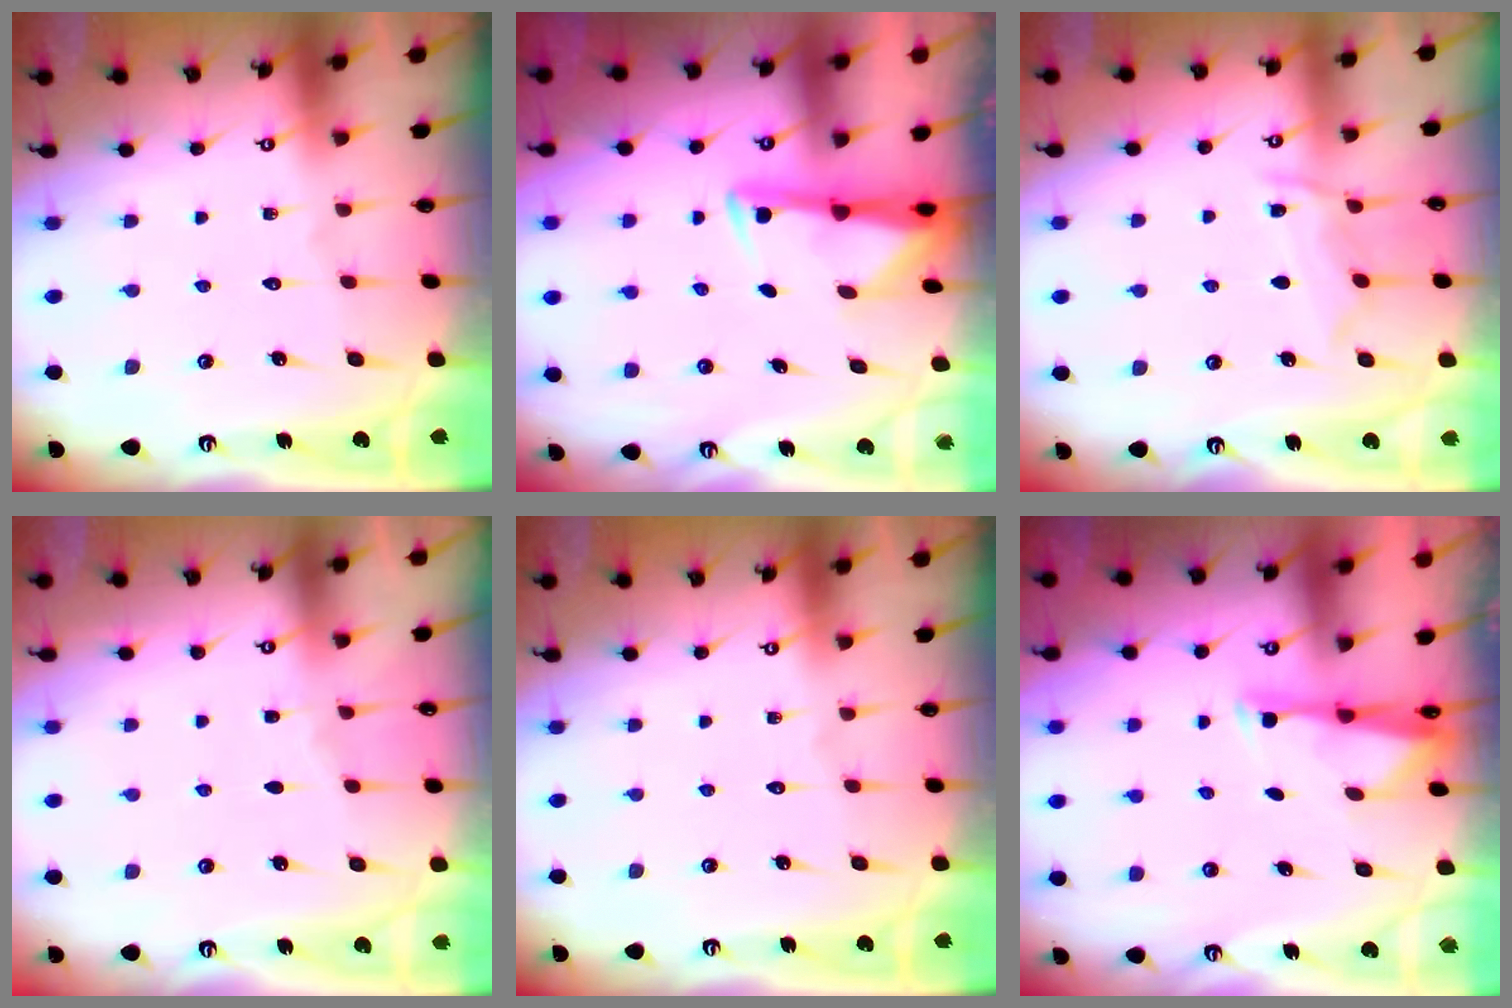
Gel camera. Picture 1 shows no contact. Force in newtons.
{"total": 2.8, "press": 2.7, "slide": 0.5}
{"total": 7.7, "press": 7.7, "slide": 0.7}
{"total": 0.7, "press": 0.7, "slide": 0.2}
{"total": 0.0}
{"total": 2.9, "press": 2.9, "slide": 0.6}